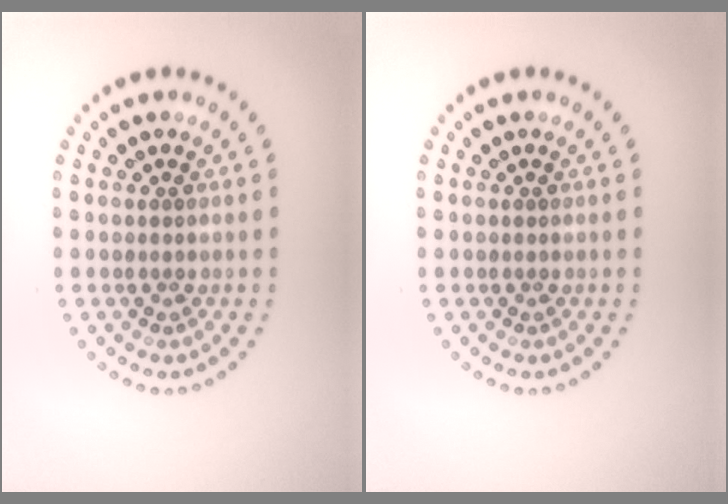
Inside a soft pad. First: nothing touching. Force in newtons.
{"total": 0.0}